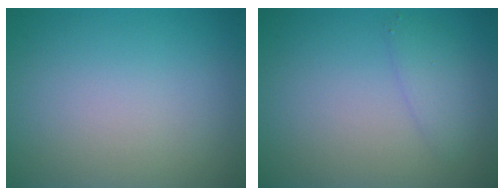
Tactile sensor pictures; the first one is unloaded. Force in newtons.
{"total": 1.8, "press": 1.8, "slide": 0.1}